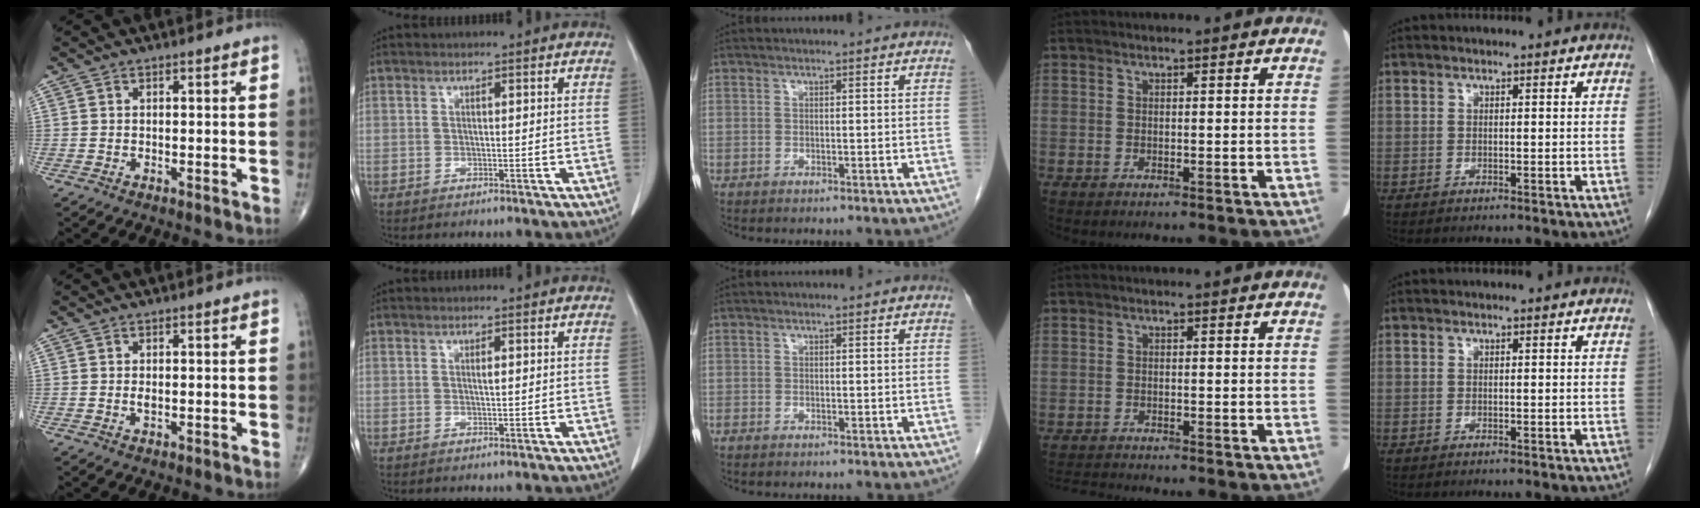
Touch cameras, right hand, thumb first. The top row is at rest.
{"thumb": {"total": 0.9, "force": [0.0, 0.5, 0.8], "torque": [-0.015, -0.002, -0.001]}, "index": {"total": 0.7, "force": [0.2, 0.1, 0.7], "torque": [-0.014, -0.001, 0.003]}, "ring": {"total": 2.2, "force": [-2.1, -0.5, 0.0], "torque": [-0.007, -0.015, -0.038]}}